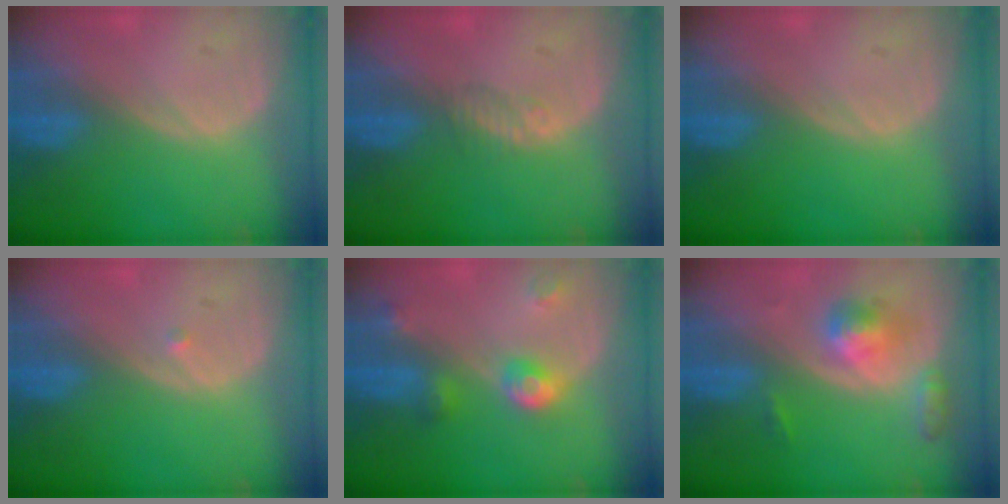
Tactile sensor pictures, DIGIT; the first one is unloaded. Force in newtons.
{"total": 1.5, "press": 1.3, "slide": 0.9}
{"total": 0.0}
{"total": 0.6, "press": 0.5, "slide": 0.4}
{"total": 4.8, "press": 4.4, "slide": 2.0}
{"total": 5.1, "press": 4.8, "slide": 1.7}